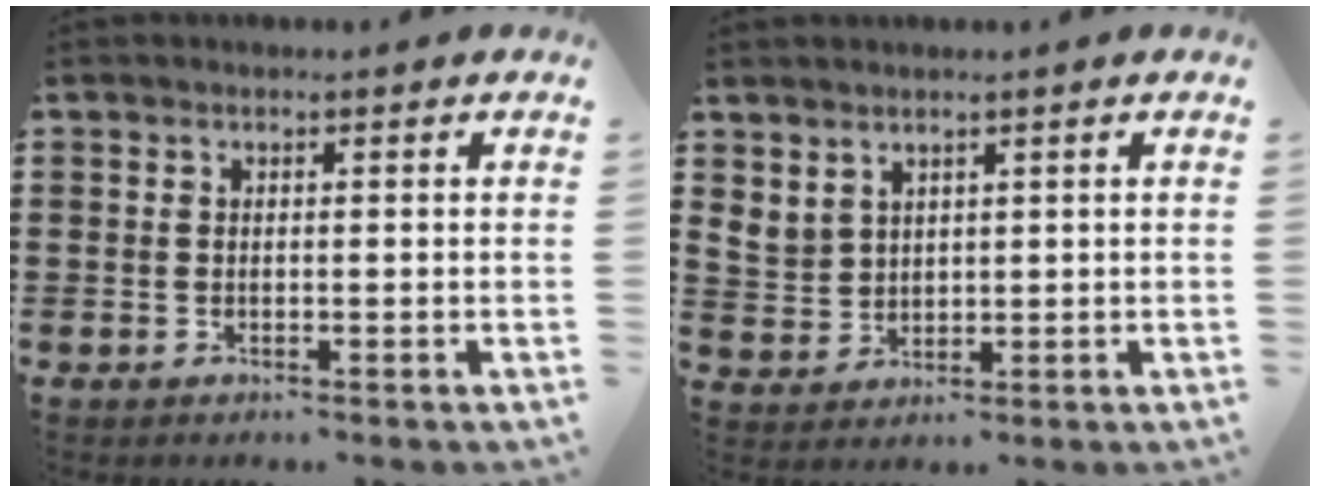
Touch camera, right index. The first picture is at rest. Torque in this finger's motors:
{"motor_torque": [0.72, 0.84, 0.22, 0.04]}